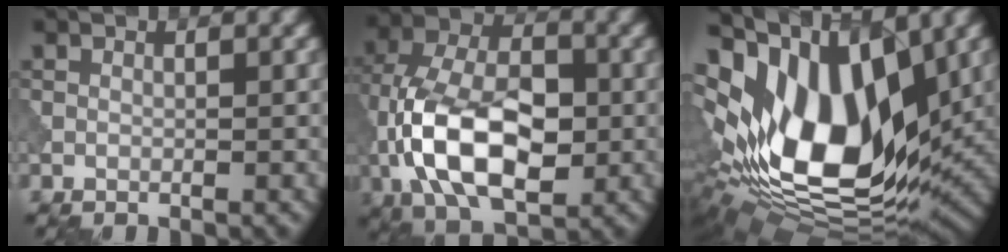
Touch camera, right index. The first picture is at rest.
{"total": 12.1, "force": [-2.5, 6.8, 9.7], "torque": [-0.186, 0.006, -0.060]}
{"total": 17.6, "force": [2.2, 10.0, 14.4], "torque": [-0.262, 0.002, 0.040]}